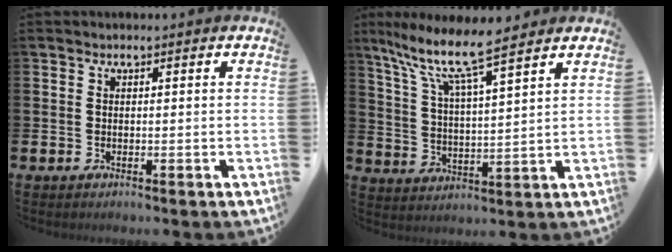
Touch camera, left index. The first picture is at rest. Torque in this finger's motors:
{"motor_torque": [0.75, -0.90, 1.03, 0.21]}